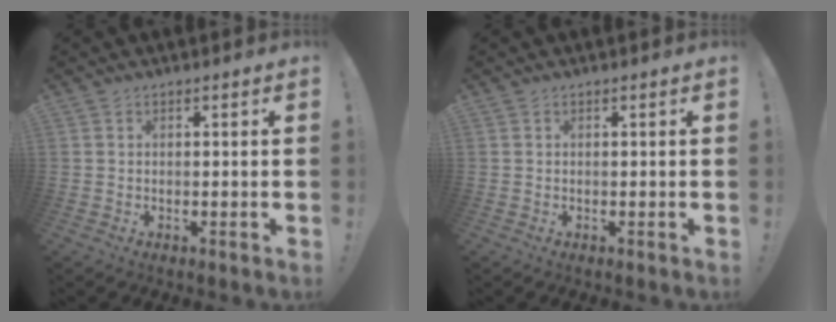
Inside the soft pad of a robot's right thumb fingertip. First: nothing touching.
{"total": 0.0}